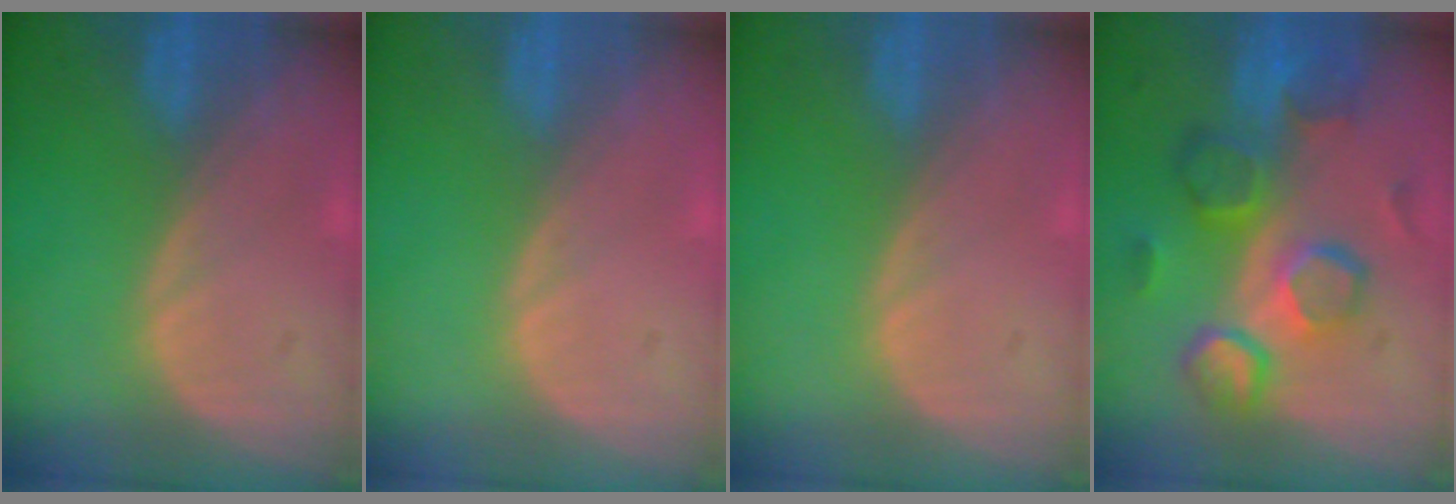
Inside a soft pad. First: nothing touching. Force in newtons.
{"total": 0.5, "press": 0.0, "slide": 0.5}
{"total": 0.0}
{"total": 10.6, "press": 9.2, "slide": 5.2}